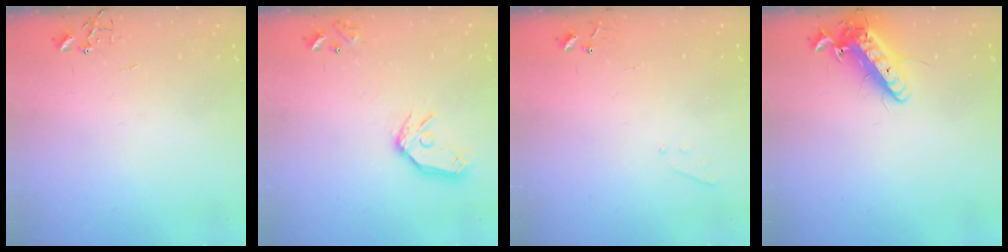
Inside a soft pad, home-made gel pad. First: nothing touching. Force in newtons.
{"total": 12.3, "press": 12.2, "slide": 1.5}
{"total": 4.2, "press": 4.2, "slide": 0.6}
{"total": 14.0, "press": 13.7, "slide": 2.8}